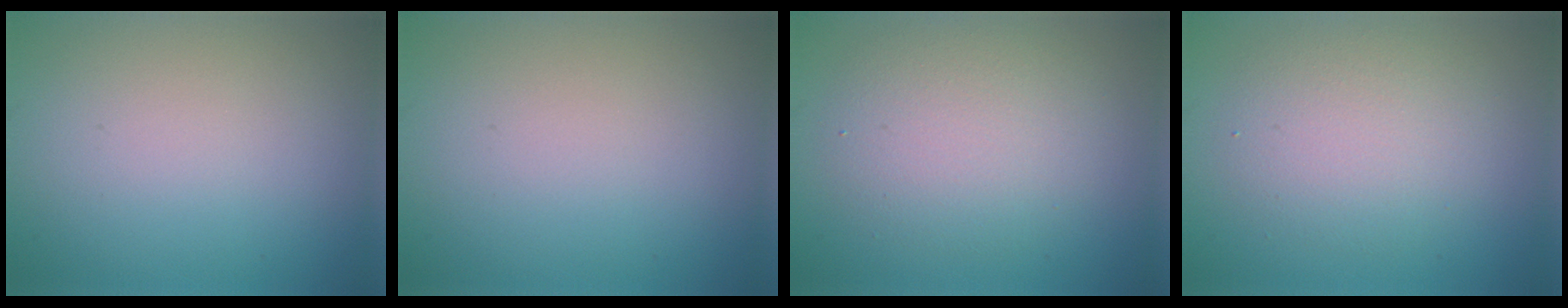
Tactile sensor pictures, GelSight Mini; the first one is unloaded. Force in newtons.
{"total": 0.0}
{"total": 5.5, "press": 5.5, "slide": 0.4}
{"total": 4.1, "press": 4.1, "slide": 0.2}